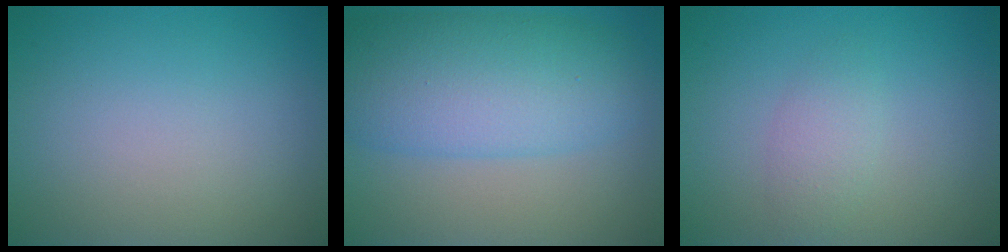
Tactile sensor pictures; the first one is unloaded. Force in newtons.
{"total": 8.6, "press": 8.6, "slide": 0.2}
{"total": 2.3, "press": 2.3, "slide": 0.0}